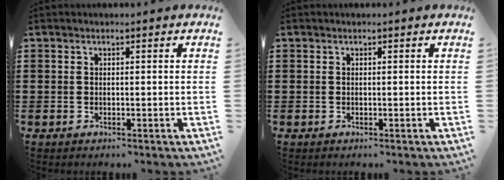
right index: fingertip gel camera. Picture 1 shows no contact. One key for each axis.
{"total": 0.0}